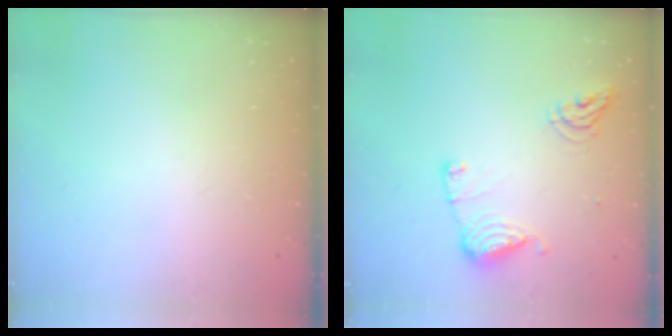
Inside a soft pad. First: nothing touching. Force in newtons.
{"total": 11.3, "press": 11.2, "slide": 0.9}